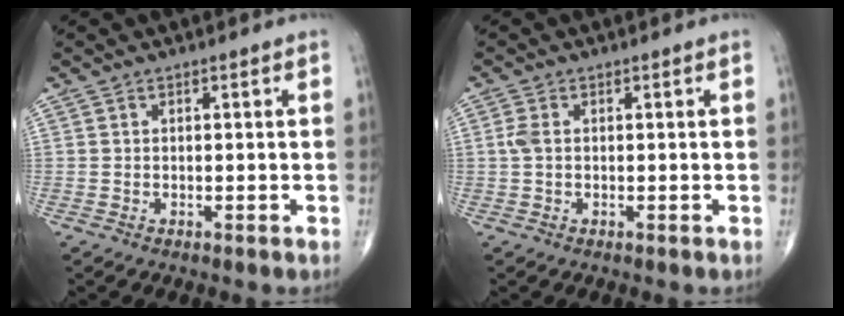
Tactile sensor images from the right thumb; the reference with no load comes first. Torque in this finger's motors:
{"motor_torque": [-0.06, 0.02, 0.46, 0.25, 0.05]}